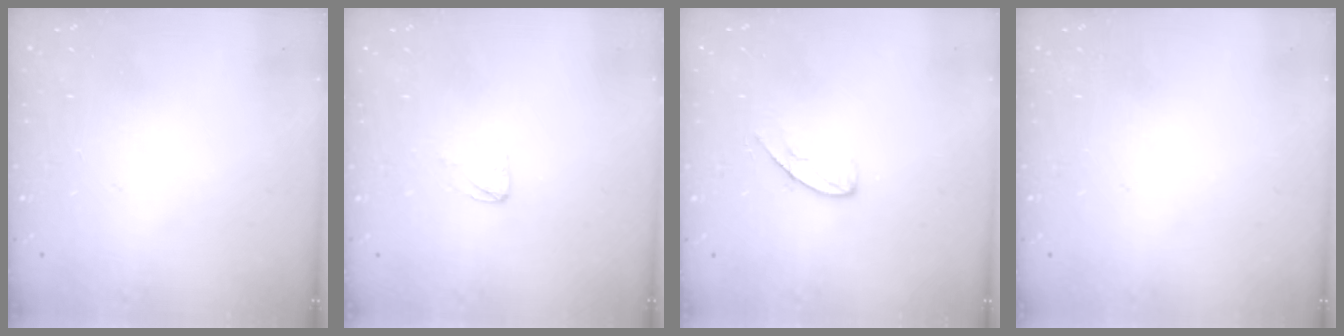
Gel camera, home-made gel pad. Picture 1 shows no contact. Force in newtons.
{"total": 3.0, "press": 3.0, "slide": 0.1}
{"total": 6.4, "press": 6.4, "slide": 0.5}
{"total": 0.0}